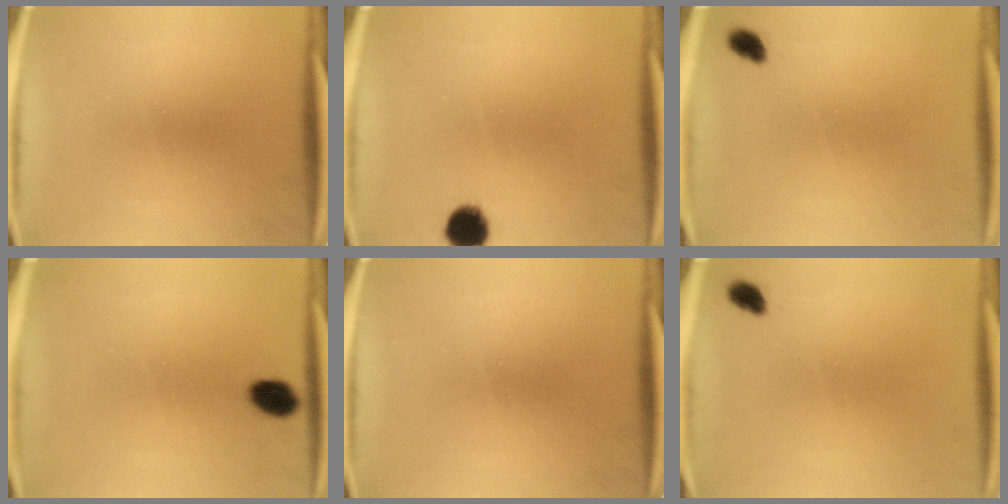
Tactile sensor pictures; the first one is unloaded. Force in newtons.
{"total": 5.6}
{"total": 1.8}
{"total": 2.3}
{"total": 0.0}
{"total": 1.8}